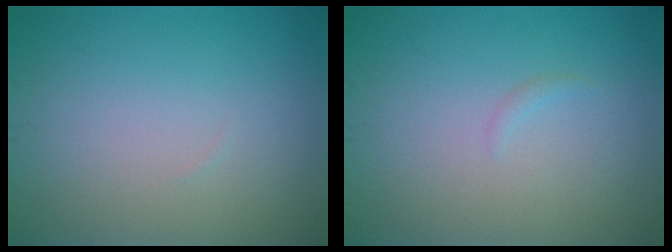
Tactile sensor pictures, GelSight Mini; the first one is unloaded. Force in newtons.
{"total": 0.5, "press": 0.5, "slide": 0.1}